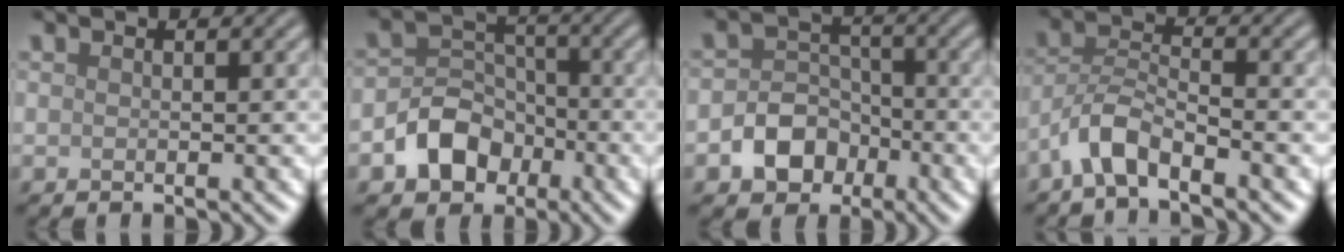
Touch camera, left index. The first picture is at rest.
{"total": 5.1, "force": [-2.4, 3.9, 2.2], "torque": [-0.030, 0.001, -0.048]}
{"total": 4.5, "force": [-2.0, 3.5, 2.0], "torque": [-0.018, 0.002, -0.040]}
{"total": 3.7, "force": [-2.8, 1.0, 2.3], "torque": [-0.045, 0.010, -0.064]}